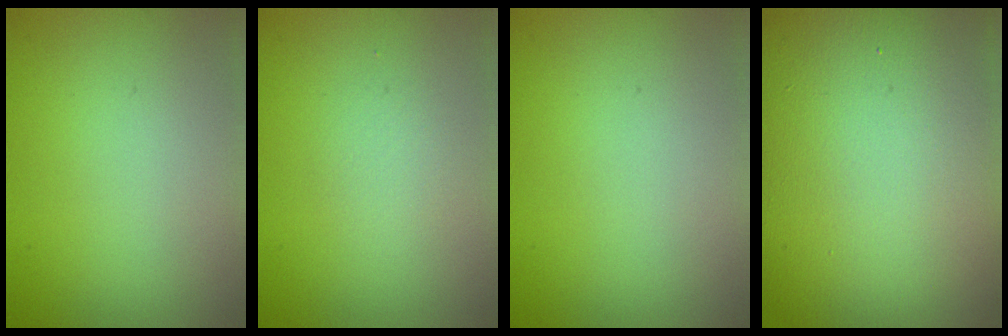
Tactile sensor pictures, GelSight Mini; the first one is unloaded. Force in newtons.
{"total": 1.3, "press": 1.3, "slide": 0.1}
{"total": 0.0}
{"total": 19.7, "press": 19.7, "slide": 1.2}